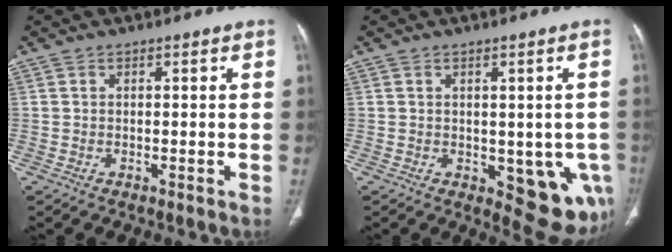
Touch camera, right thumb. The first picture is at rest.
{"total": 10.1, "force": [-2.2, 5.5, 8.1], "torque": [-0.055, -0.014, -0.014]}